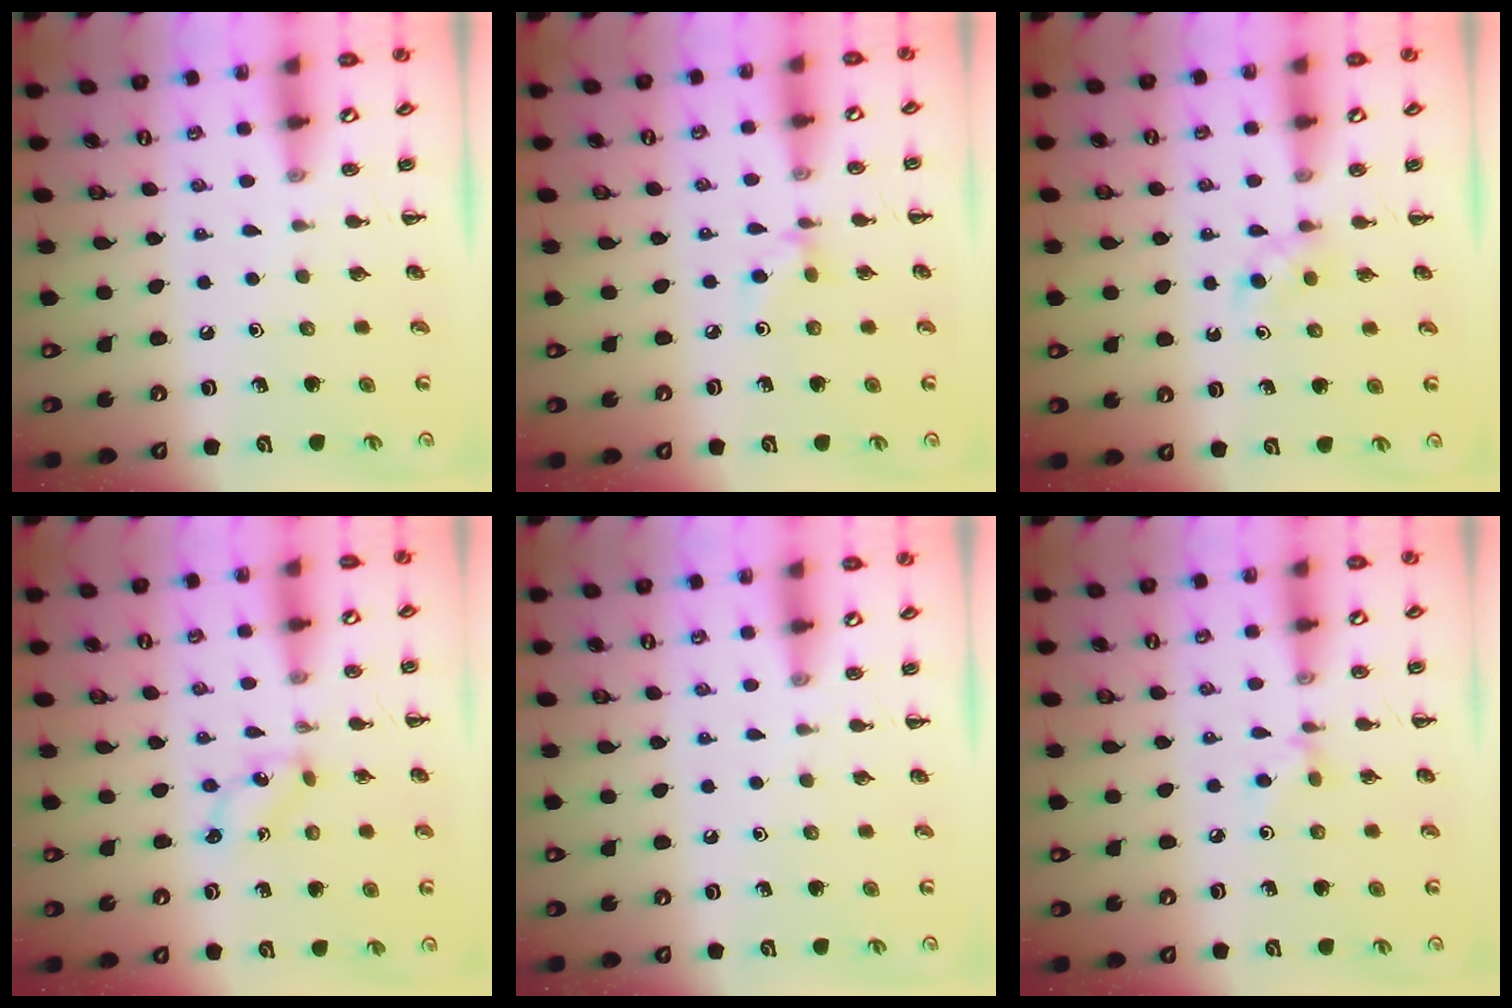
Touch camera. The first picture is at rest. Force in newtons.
{"total": 4.3, "press": 4.0, "slide": 1.5}
{"total": 3.3, "press": 3.1, "slide": 0.9}
{"total": 1.2, "press": 1.2, "slide": 0.1}
{"total": 0.0}
{"total": 3.2, "press": 2.9, "slide": 1.2}